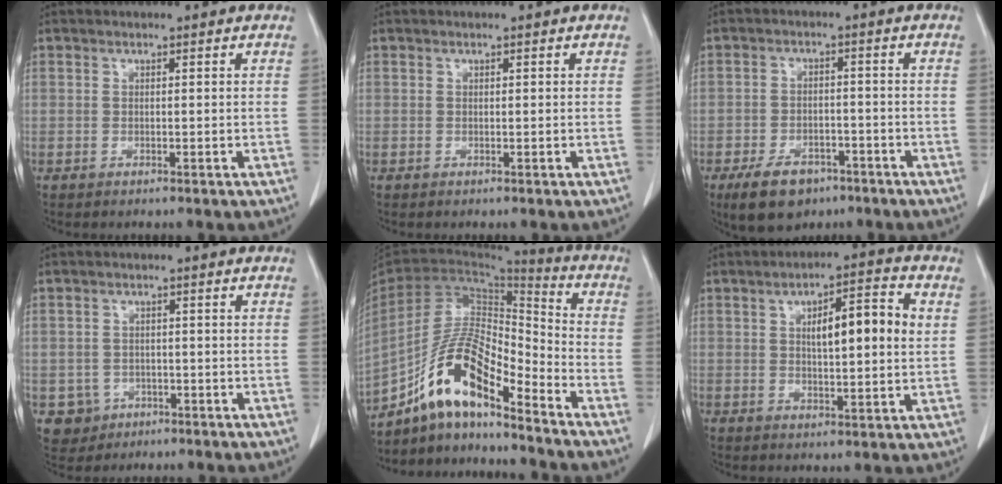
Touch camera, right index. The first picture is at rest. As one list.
[{"total": 0.0}, {"total": 7.4, "force": [-4.9, 4.1, 3.8], "torque": [-0.072, -0.001, -0.076]}, {"total": 4.2, "force": [-1.5, 4.0, 0.2], "torque": [-0.001, 0.010, -0.018]}, {"total": 14.3, "force": [-10.2, 3.0, 9.4], "torque": [-0.183, 0.022, -0.185]}, {"total": 9.8, "force": [2.3, 2.2, 9.3], "torque": [-0.142, 0.017, 0.035]}]